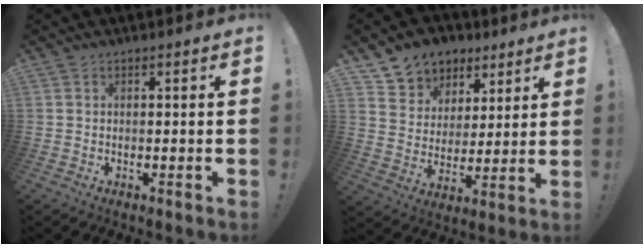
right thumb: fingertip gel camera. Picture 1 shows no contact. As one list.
[{"total": 8.8, "force": [5.5, 6.8, 1.1], "torque": [-0.018, -0.045, 0.111]}]